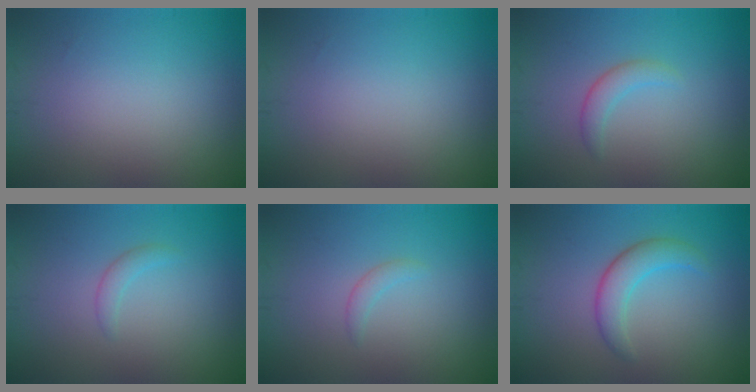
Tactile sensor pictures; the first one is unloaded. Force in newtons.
{"total": 0.0}
{"total": 1.5, "press": 1.5, "slide": 0.1}
{"total": 1.0, "press": 1.0, "slide": 0.1}
{"total": 0.9, "press": 0.9, "slide": 0.1}
{"total": 2.9, "press": 2.9, "slide": 0.2}